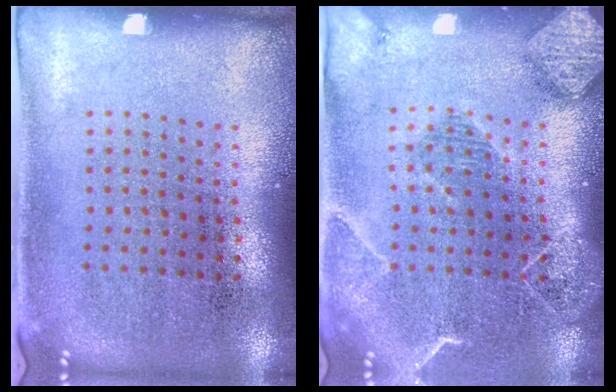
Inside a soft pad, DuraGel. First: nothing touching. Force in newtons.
{"total": 2.3, "press": 2.0, "slide": 1.0}